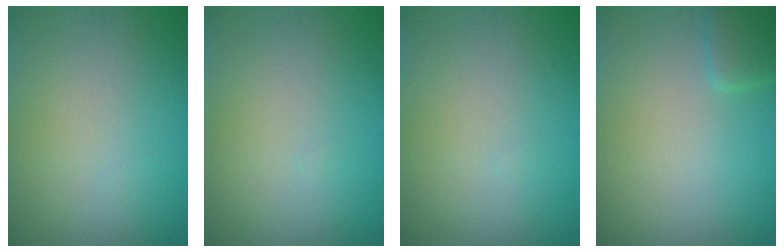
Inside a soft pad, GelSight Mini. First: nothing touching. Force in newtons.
{"total": 0.0}
{"total": 0.0}
{"total": 1.6, "press": 1.6, "slide": 0.1}